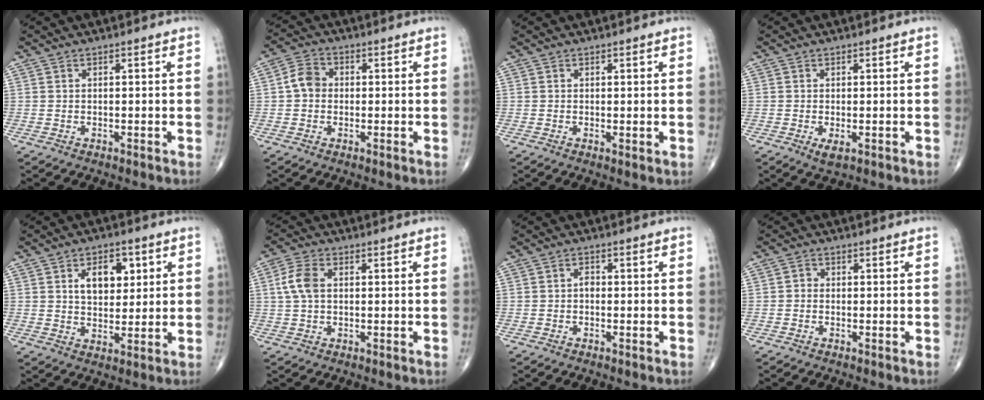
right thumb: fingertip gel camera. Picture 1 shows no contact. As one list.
[{"total": 4.7, "force": [-0.1, 3.9, 2.6], "torque": [-0.039, 0.014, -0.010]}, {"total": 1.0, "force": [0.1, 0.3, 0.9], "torque": [-0.017, -0.006, 0.001]}, {"total": 2.1, "force": [-0.6, 0.9, 1.8], "torque": [-0.031, -0.005, -0.007]}, {"total": 8.4, "force": [2.7, 5.2, 5.9], "torque": [-0.060, -0.011, 0.044]}, {"total": 5.3, "force": [0.8, 3.3, 4.1], "torque": [-0.095, 0.011, 0.012]}, {"total": 1.3, "force": [-0.2, 0.9, 0.9], "torque": [-0.008, 0.004, -0.008]}, {"total": 1.1, "force": [-0.3, 1.0, 0.5], "torque": [-0.001, 0.003, -0.009]}]